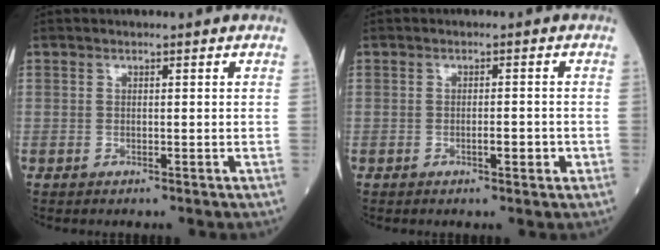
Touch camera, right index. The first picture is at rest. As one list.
[{"total": 2.1, "force": [-0.7, 0.6, 1.9], "torque": [-0.033, 0.000, -0.006]}]